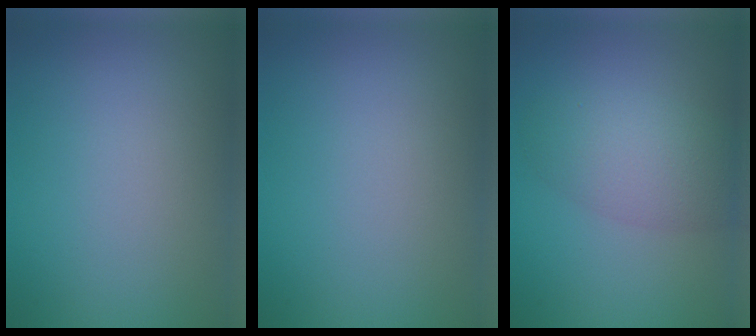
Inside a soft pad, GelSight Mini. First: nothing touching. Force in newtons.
{"total": 0.0}
{"total": 4.2, "press": 4.2, "slide": 0.1}